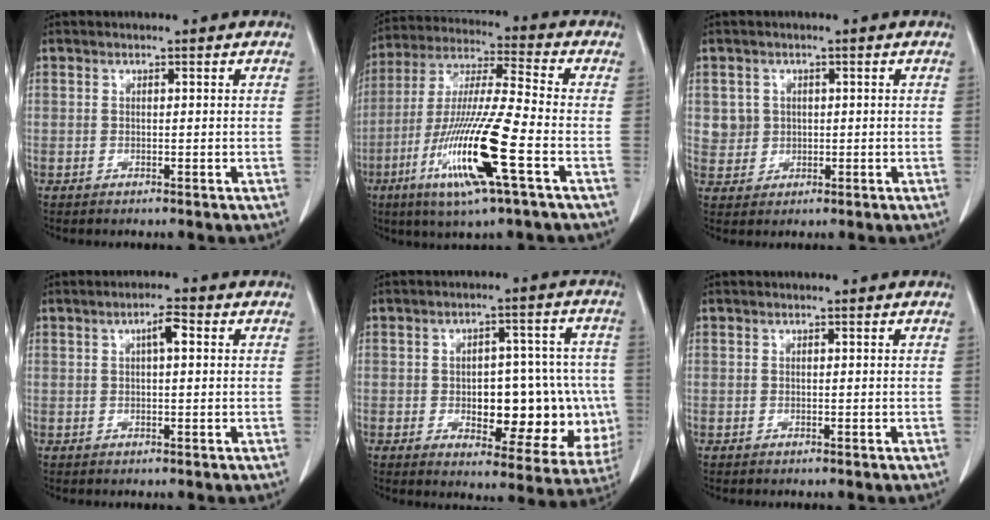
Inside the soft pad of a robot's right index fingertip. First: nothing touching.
{"total": 16.8, "force": [-6.3, 0.2, 15.6], "torque": [-0.319, -0.023, -0.118]}
{"total": 3.2, "force": [0.7, 3.1, 0.2], "torque": [0.005, 0.004, 0.016]}
{"total": 2.9, "force": [0.8, 0.6, 2.7], "torque": [-0.047, 0.008, 0.011]}
{"total": 16.7, "force": [-2.5, 7.4, 14.7], "torque": [-0.158, 0.028, -0.009]}
{"total": 0.0}